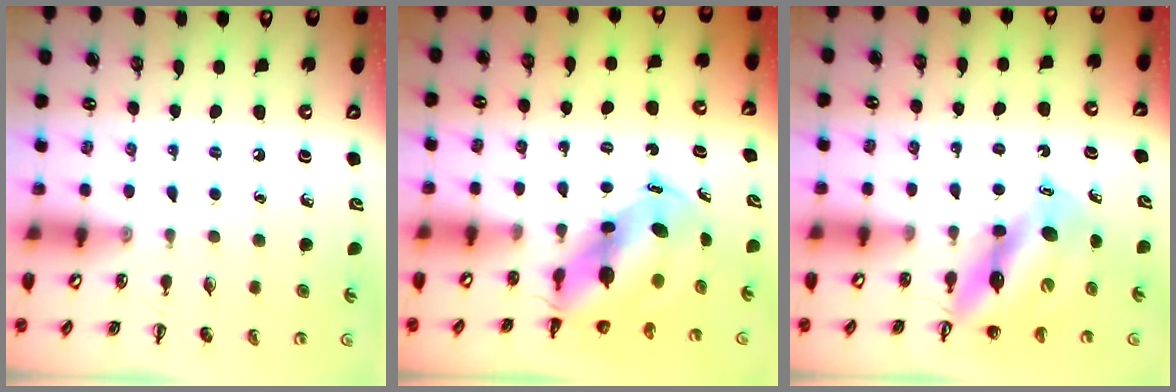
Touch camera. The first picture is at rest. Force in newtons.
{"total": 7.4, "press": 7.3, "slide": 1.6}
{"total": 10.6, "press": 10.1, "slide": 3.1}